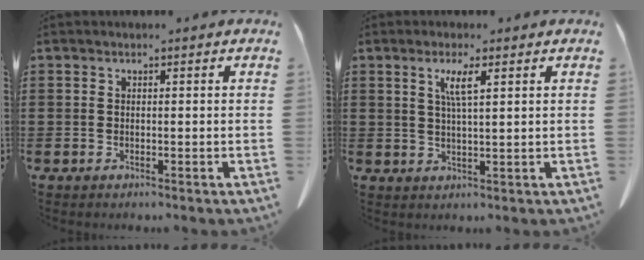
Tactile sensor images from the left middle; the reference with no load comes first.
{"total": 3.8, "force": [1.7, 0.5, 3.3], "torque": [-0.070, 0.003, 0.027]}